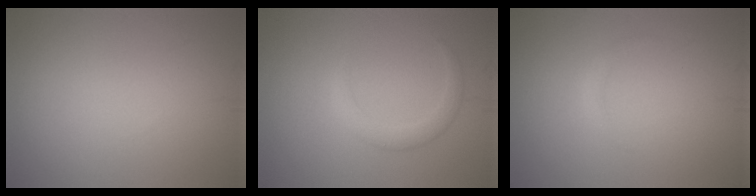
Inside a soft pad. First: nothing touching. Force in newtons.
{"total": 2.1, "press": 2.0, "slide": 0.2}
{"total": 0.8, "press": 0.8, "slide": 0.0}